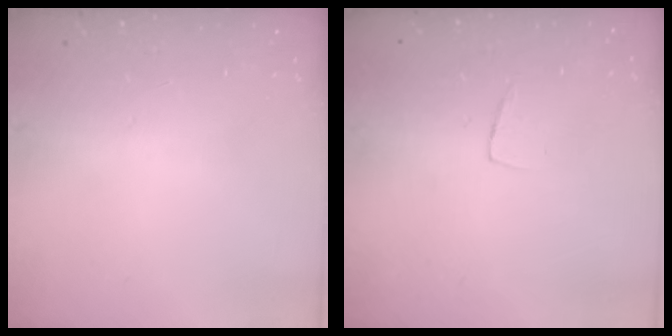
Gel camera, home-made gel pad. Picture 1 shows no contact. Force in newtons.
{"total": 3.8, "press": 3.7, "slide": 0.3}